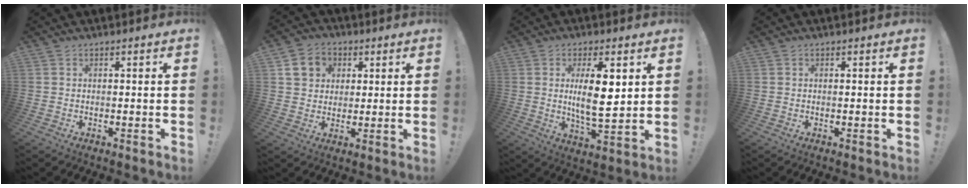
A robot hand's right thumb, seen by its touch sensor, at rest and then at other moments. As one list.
[{"total": 9.6, "force": [3.3, 8.2, 3.6], "torque": [-0.057, -0.003, 0.071]}, {"total": 11.8, "force": [2.1, 3.7, 11.0], "torque": [-0.197, -0.012, 0.029]}, {"total": 0.0}]